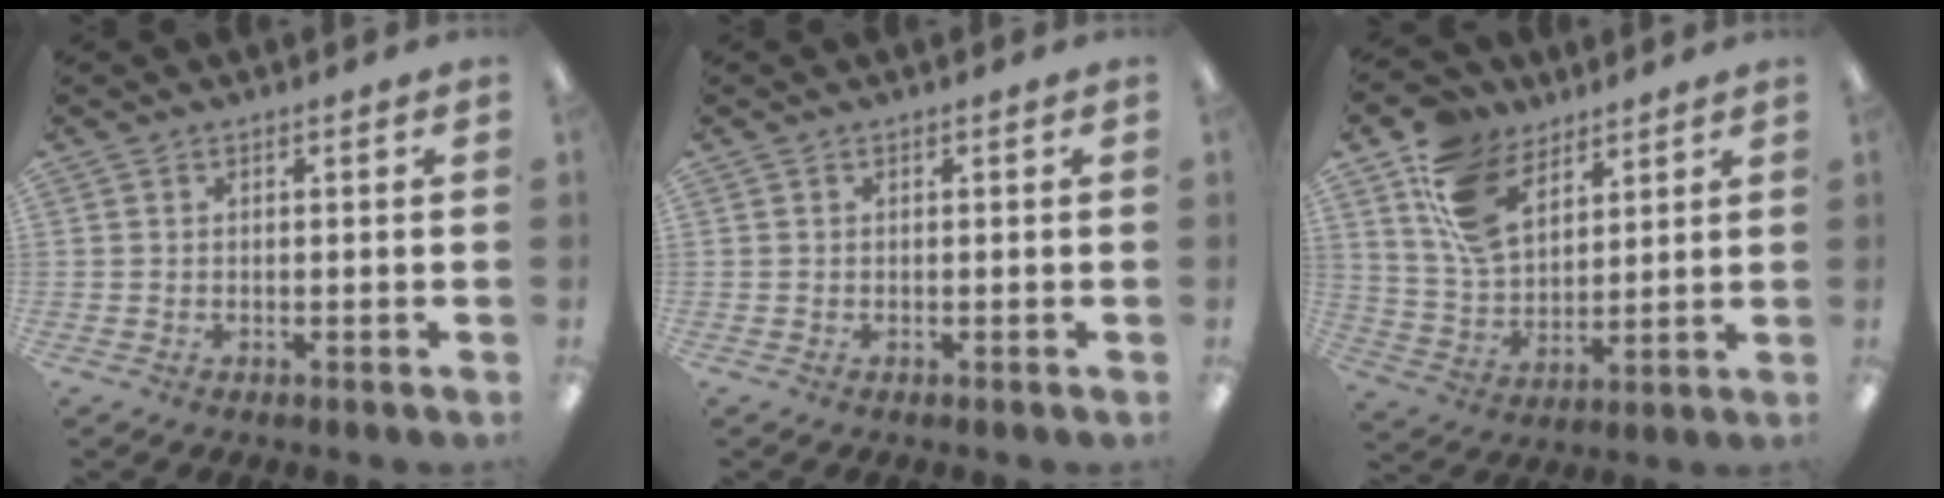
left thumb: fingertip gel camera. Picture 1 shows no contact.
{"total": 0.0}
{"total": 14.8, "force": [8.5, 9.5, 7.5], "torque": [-0.159, -0.020, 0.170]}